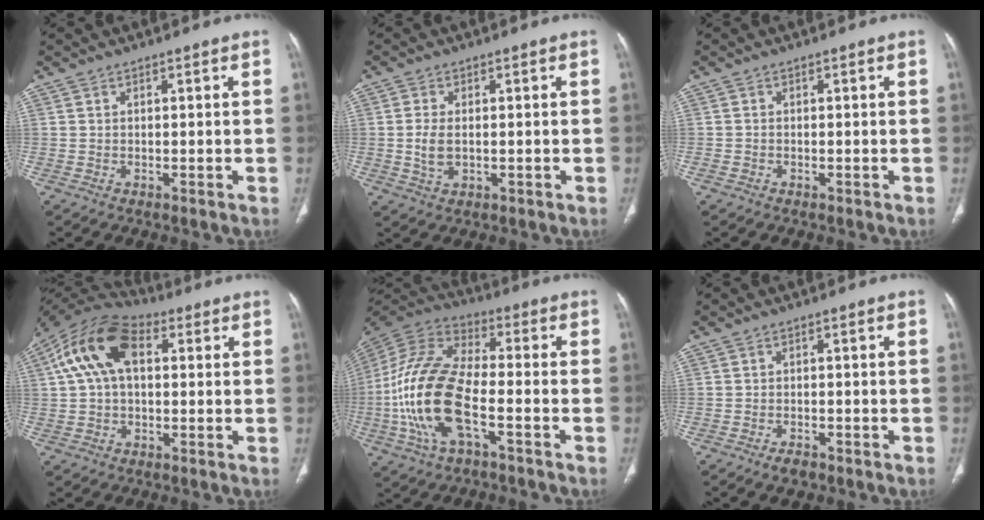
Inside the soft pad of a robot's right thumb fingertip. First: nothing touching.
{"total": 4.3, "force": [-0.2, 2.5, 3.5], "torque": [-0.076, -0.005, -0.002]}
{"total": 0.5, "force": [-0.3, 0.4, 0.2], "torque": [-0.006, 0.001, -0.007]}
{"total": 14.6, "force": [3.5, 8.7, 11.2], "torque": [-0.209, 0.037, 0.055]}
{"total": 19.7, "force": [-5.2, 8.7, 16.9], "torque": [-0.365, 0.026, -0.098]}
{"total": 2.3, "force": [-1.6, 1.2, 1.3], "torque": [-0.022, 0.005, -0.023]}